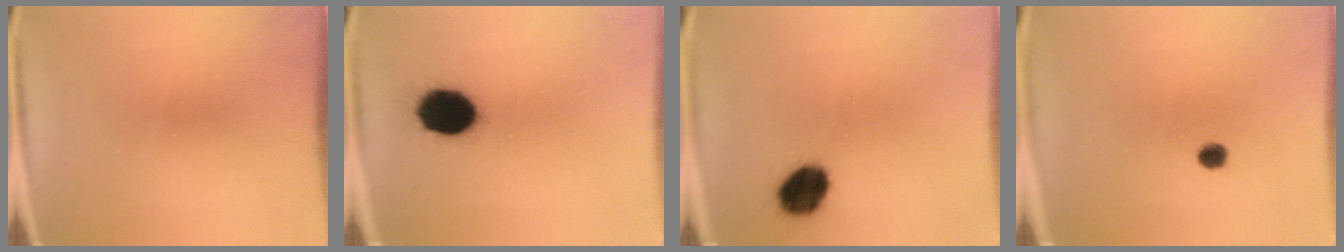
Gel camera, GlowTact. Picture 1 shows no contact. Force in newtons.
{"total": 14.1}
{"total": 9.0}
{"total": 1.4}